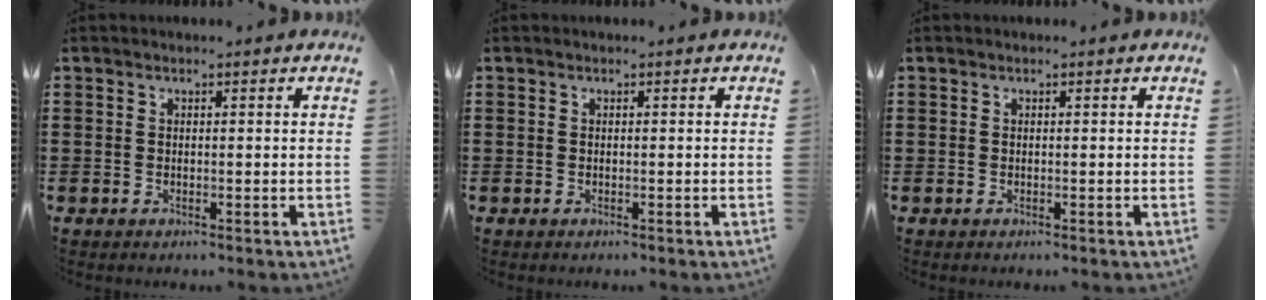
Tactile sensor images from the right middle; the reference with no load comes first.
{"total": 0.0}
{"total": 0.0}